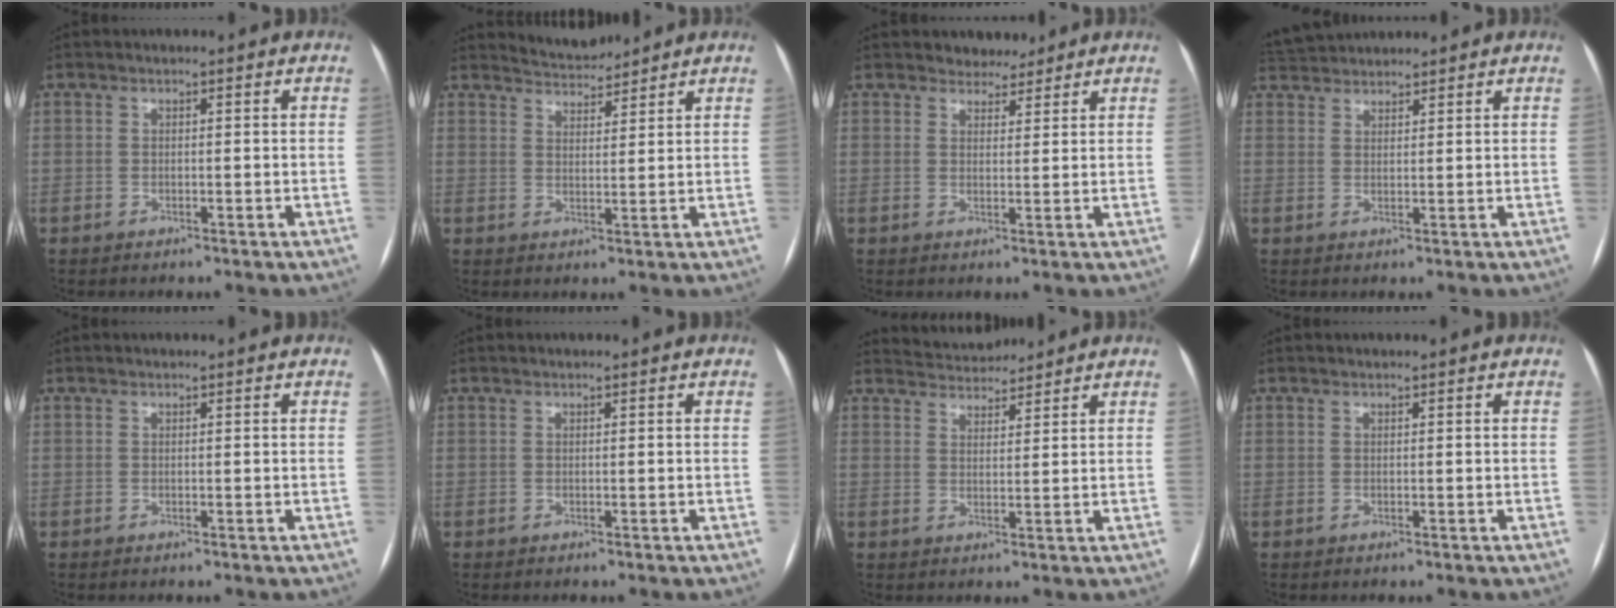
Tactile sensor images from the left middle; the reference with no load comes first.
{"total": 3.9, "force": [3.9, 0.2, -0.4], "torque": [-0.002, 0.006, 0.070]}
{"total": 3.1, "force": [2.8, 1.4, 0.1], "torque": [0.000, 0.002, 0.042]}
{"total": 5.8, "force": [5.6, 1.3, 1.1], "torque": [-0.025, 0.037, 0.101]}
{"total": 0.0}
{"total": 0.0}
{"total": 4.9, "force": [4.9, 0.7, 0.0], "torque": [-0.010, 0.021, 0.080]}
{"total": 0.0}